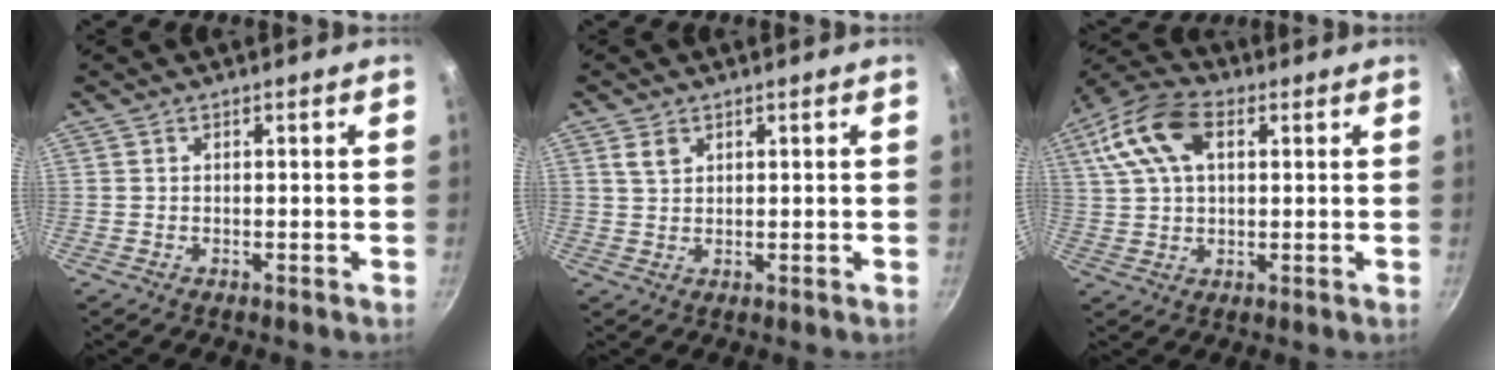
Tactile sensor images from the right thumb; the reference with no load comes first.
{"total": 2.7, "force": [1.4, 1.8, 1.5], "torque": [-0.023, -0.003, 0.029]}
{"total": 13.4, "force": [4.3, 8.1, 9.9], "torque": [-0.190, 0.017, 0.067]}